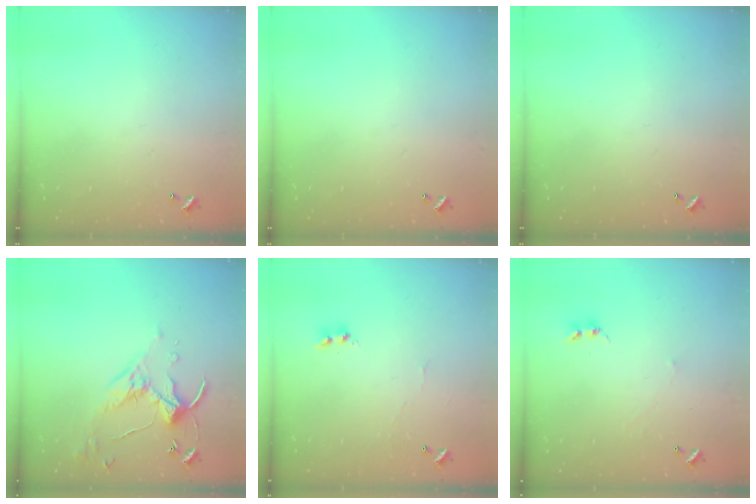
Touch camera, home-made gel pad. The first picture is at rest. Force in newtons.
{"total": 0.0}
{"total": 0.0}
{"total": 4.8, "press": 4.7, "slide": 1.0}
{"total": 4.2, "press": 4.2, "slide": 0.5}
{"total": 2.3, "press": 2.3, "slide": 0.3}